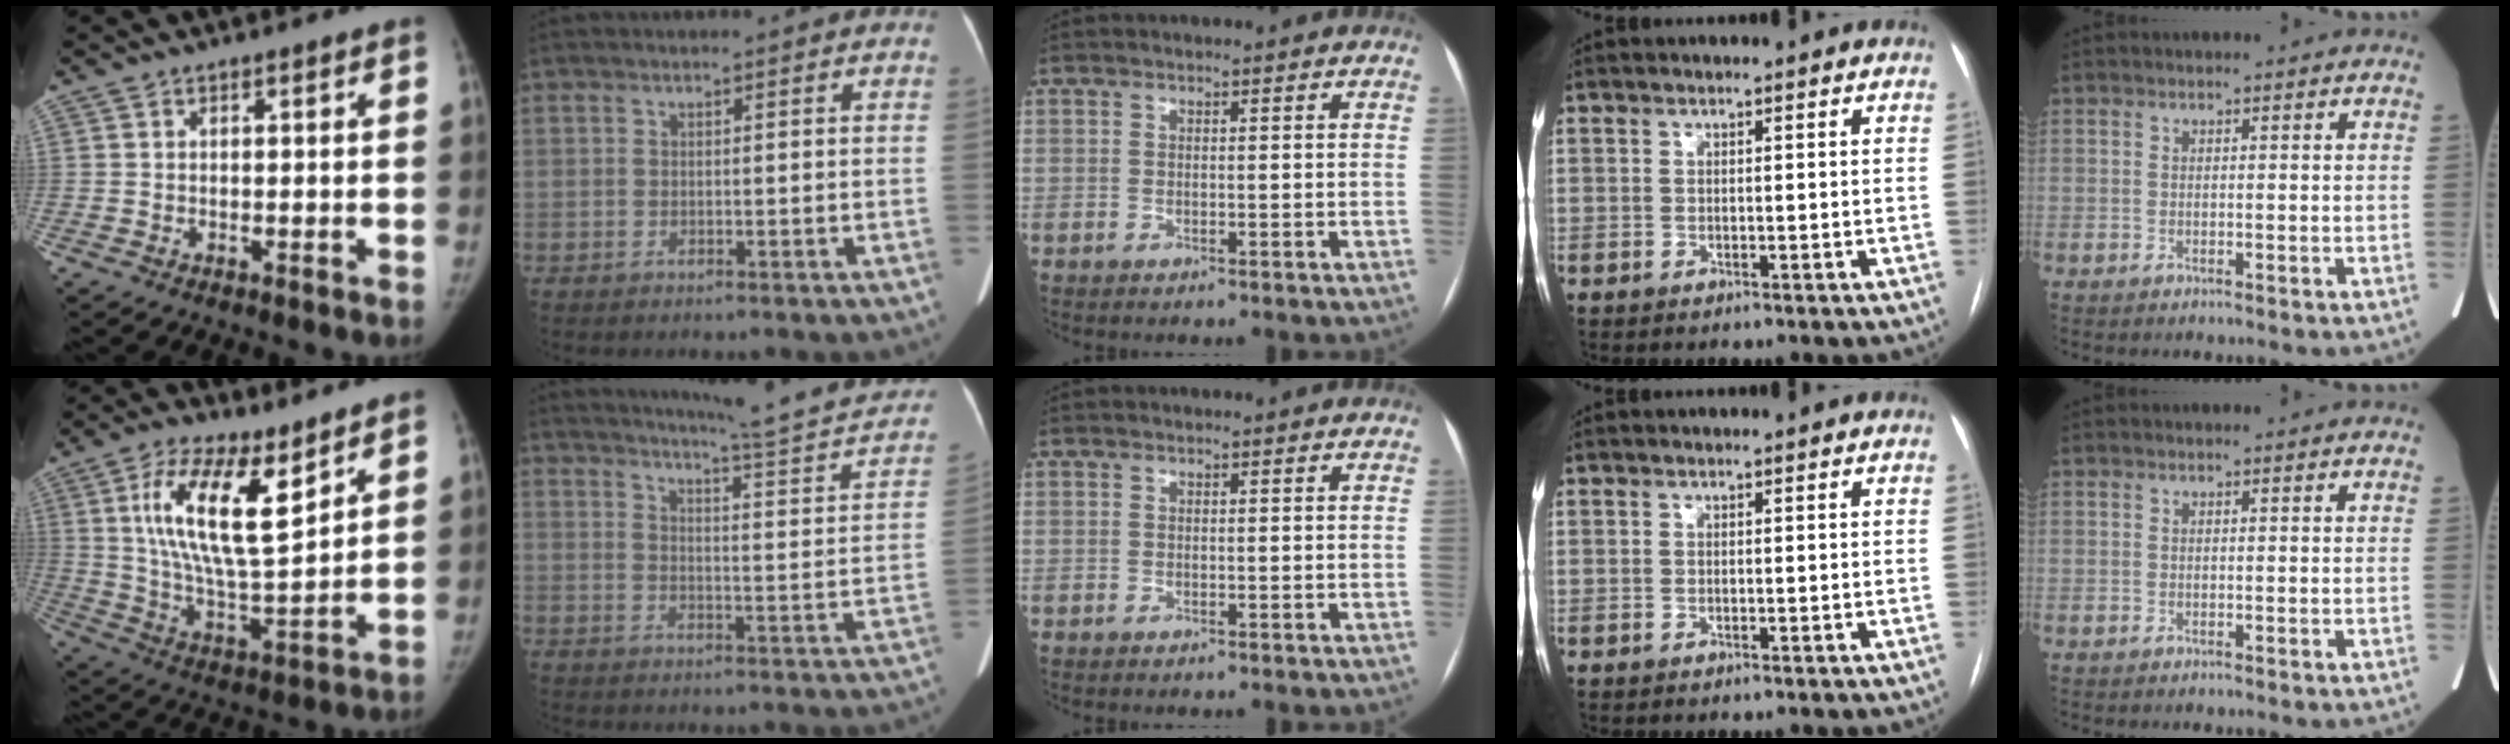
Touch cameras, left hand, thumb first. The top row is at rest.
{"thumb": {"total": 16.6, "force": [7.5, 6.1, 13.4], "torque": [-0.228, -0.043, 0.141]}, "index": {"total": 19.4, "force": [17.8, 1.0, 7.6], "torque": [-0.104, -0.045, 0.217]}}